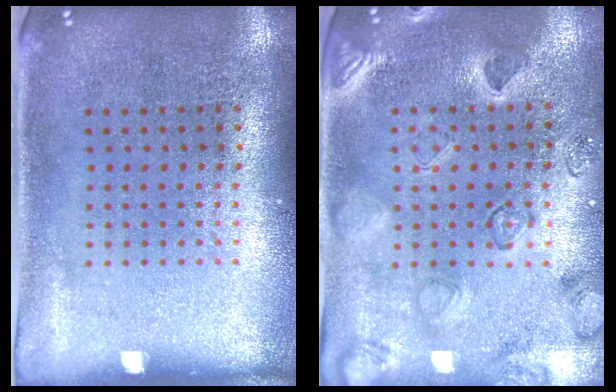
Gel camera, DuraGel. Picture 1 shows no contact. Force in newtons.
{"total": 2.3, "press": 2.1, "slide": 0.8}